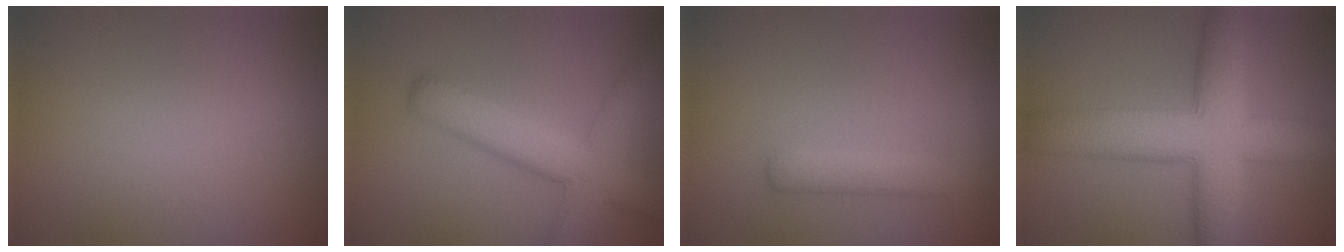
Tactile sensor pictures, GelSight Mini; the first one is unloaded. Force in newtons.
{"total": 6.5, "press": 6.5, "slide": 0.3}
{"total": 2.8, "press": 2.8, "slide": 0.2}
{"total": 9.7, "press": 9.7, "slide": 0.2}